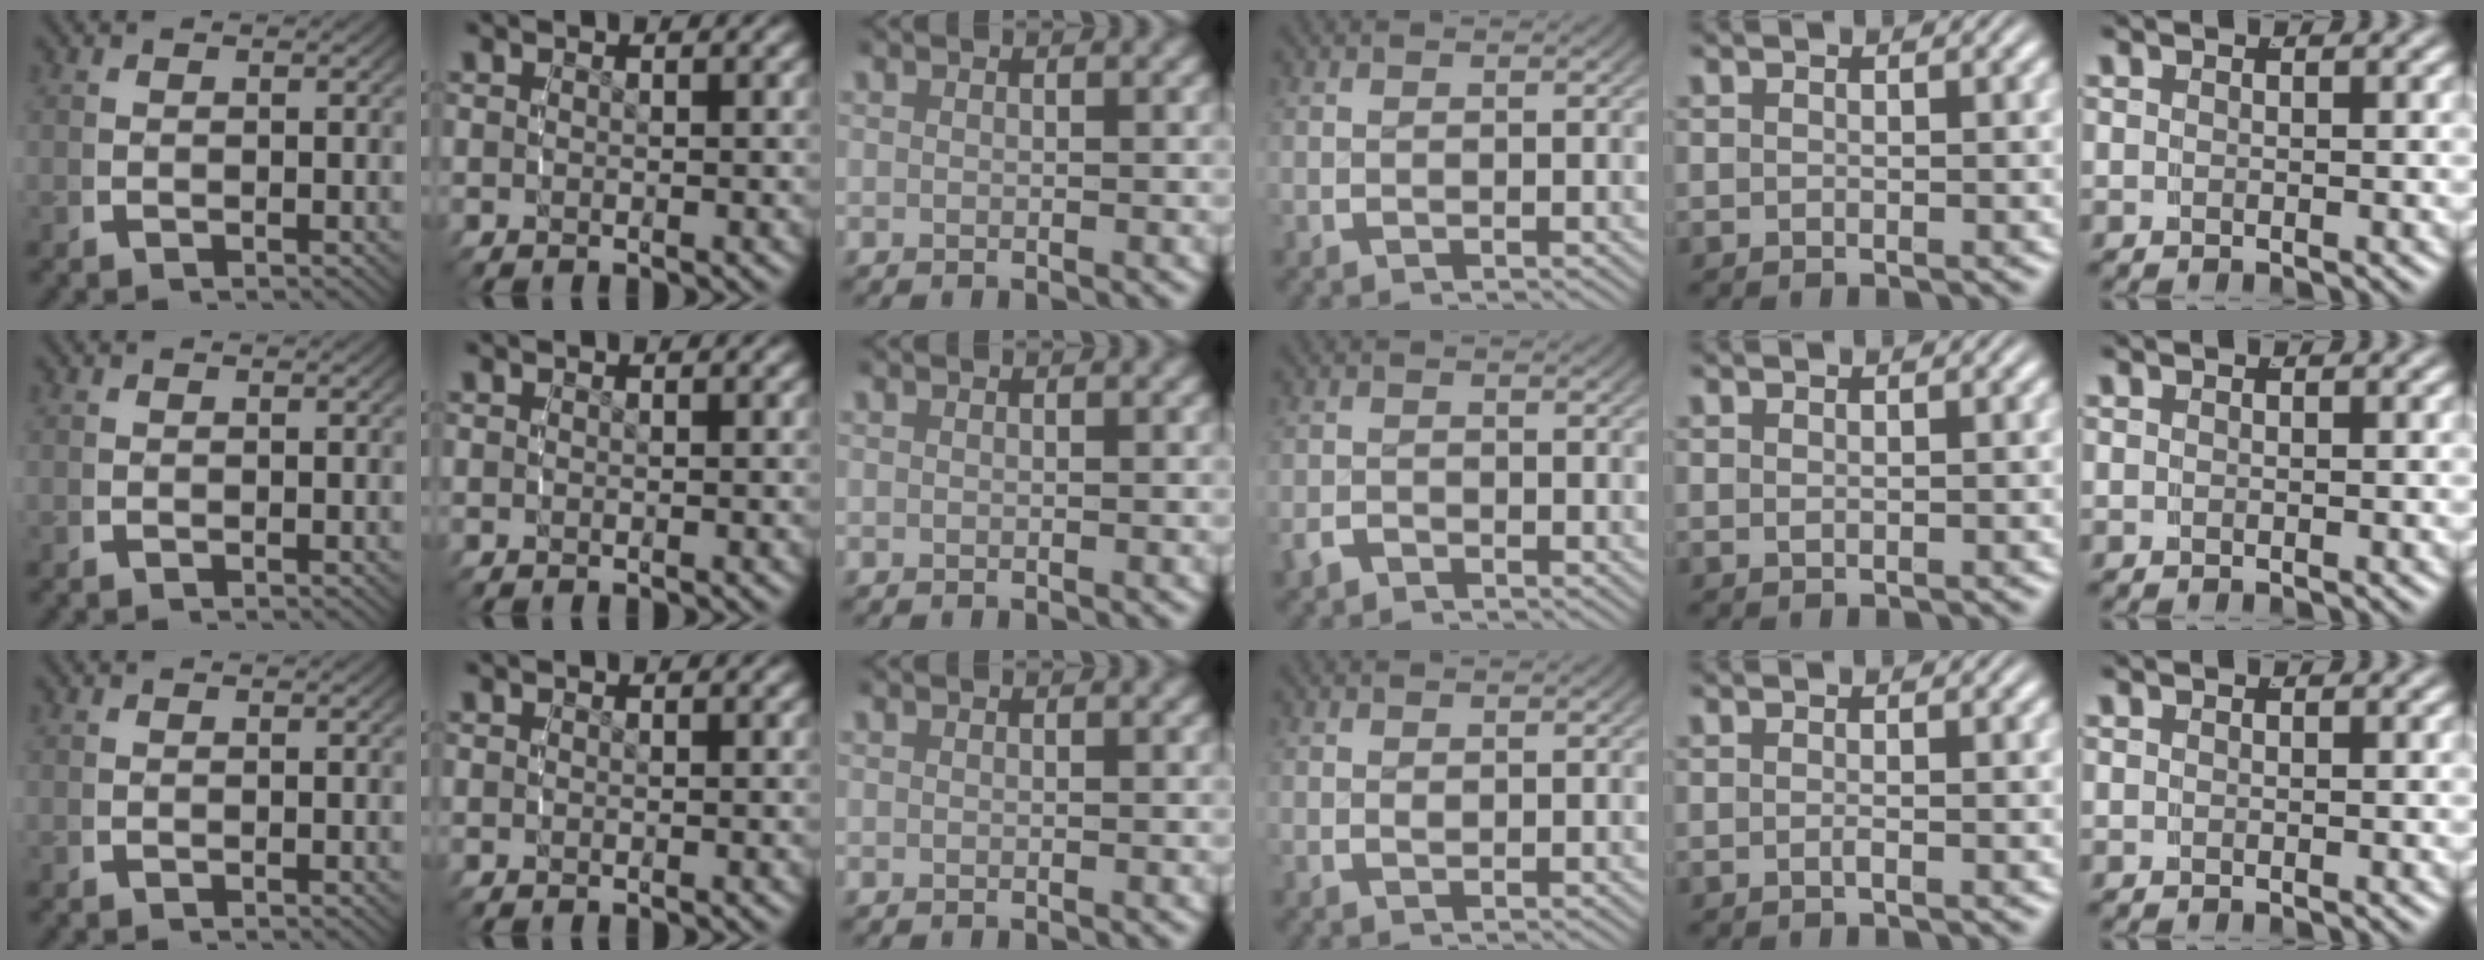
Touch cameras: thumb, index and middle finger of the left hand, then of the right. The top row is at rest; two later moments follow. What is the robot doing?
{"motion": "grasp_and_lifting", "object": "small bumper sticker"}